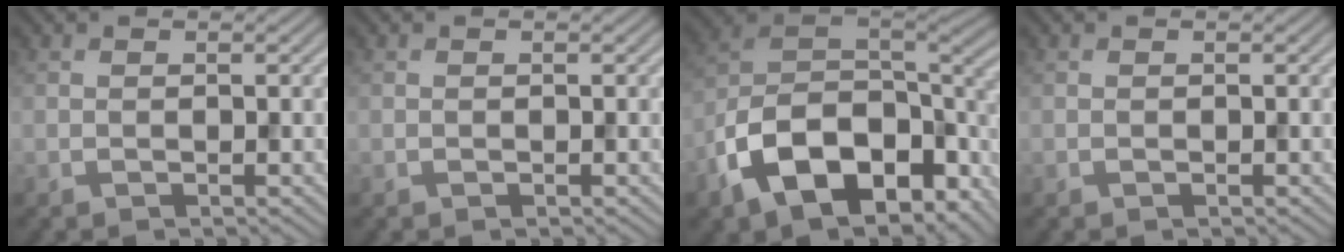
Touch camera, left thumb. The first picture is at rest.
{"total": 0.0}
{"total": 16.4, "force": [-8.4, 9.1, 10.9], "torque": [-0.235, -0.030, -0.137]}
{"total": 0.0}